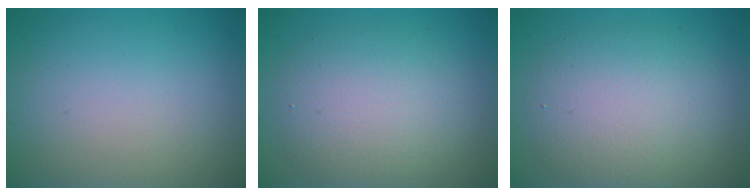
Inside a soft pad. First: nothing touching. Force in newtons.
{"total": 5.5, "press": 5.4, "slide": 0.4}
{"total": 6.1, "press": 6.1, "slide": 0.3}